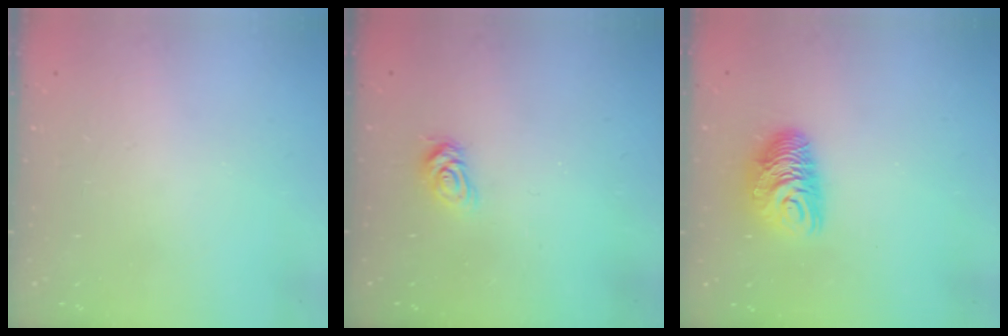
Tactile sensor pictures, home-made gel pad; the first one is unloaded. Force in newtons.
{"total": 5.7, "press": 5.7, "slide": 0.6}
{"total": 9.8, "press": 9.8, "slide": 0.2}